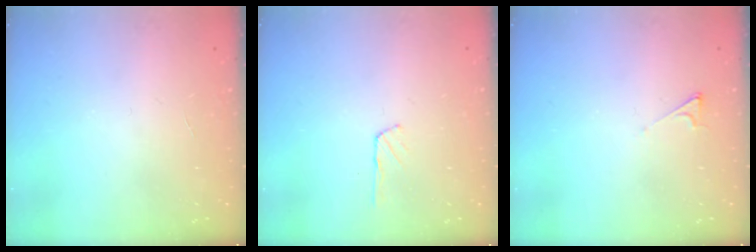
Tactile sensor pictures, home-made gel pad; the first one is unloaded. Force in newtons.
{"total": 3.2, "press": 3.2, "slide": 0.2}
{"total": 2.8, "press": 2.7, "slide": 0.5}